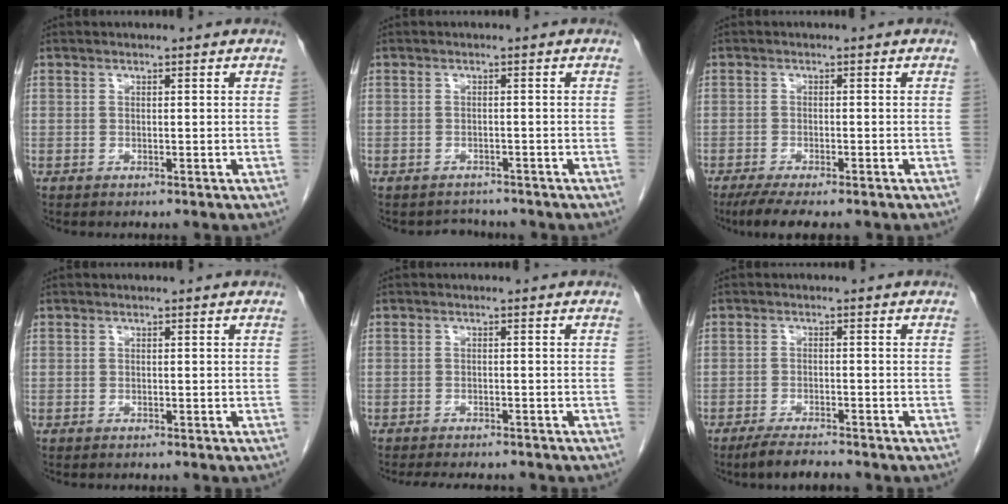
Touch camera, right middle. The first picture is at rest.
{"total": 2.2, "force": [-2.0, 0.9, -0.4], "torque": [0.001, -0.001, -0.030]}
{"total": 7.0, "force": [-5.5, 1.5, 4.1], "torque": [-0.061, -0.013, -0.085]}
{"total": 0.0}
{"total": 7.3, "force": [-6.4, 1.9, 2.8], "torque": [-0.033, -0.004, -0.085]}
{"total": 3.8, "force": [-3.3, 0.4, 1.8], "torque": [-0.037, -0.011, -0.060]}